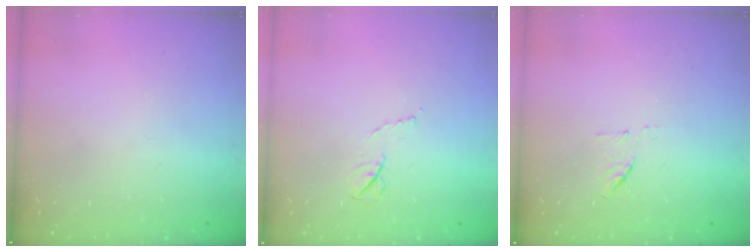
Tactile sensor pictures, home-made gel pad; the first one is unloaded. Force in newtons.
{"total": 4.8, "press": 4.8, "slide": 0.6}
{"total": 6.8, "press": 6.6, "slide": 1.2}